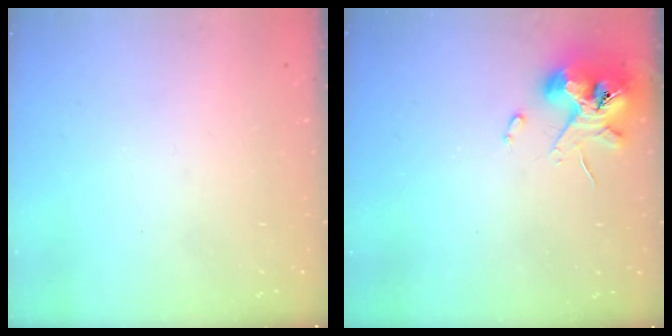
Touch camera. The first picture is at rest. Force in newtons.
{"total": 11.0, "press": 10.9, "slide": 1.6}